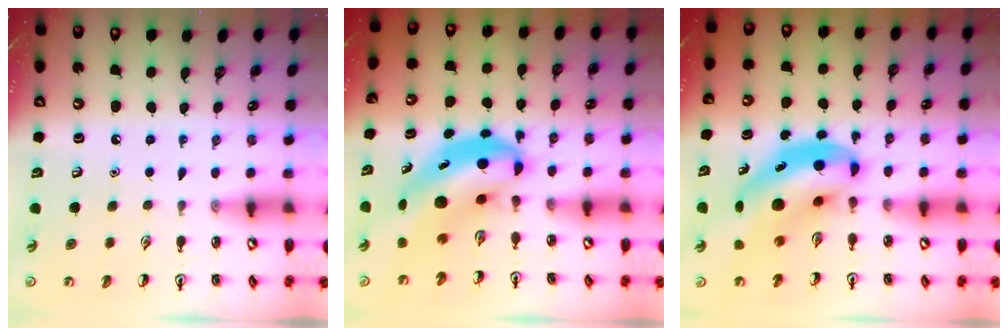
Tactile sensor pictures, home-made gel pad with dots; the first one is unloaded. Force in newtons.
{"total": 7.7, "press": 7.4, "slide": 1.9}
{"total": 7.7, "press": 7.6, "slide": 1.4}